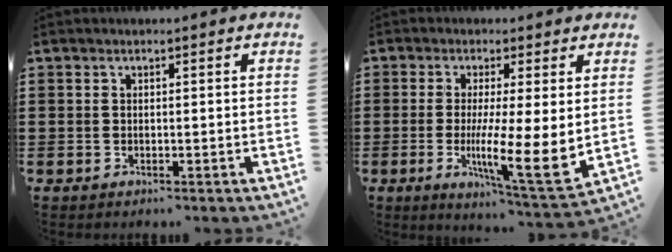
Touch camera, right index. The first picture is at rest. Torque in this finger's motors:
{"motor_torque": [1.92, 0.09, 0.84, 0.19]}